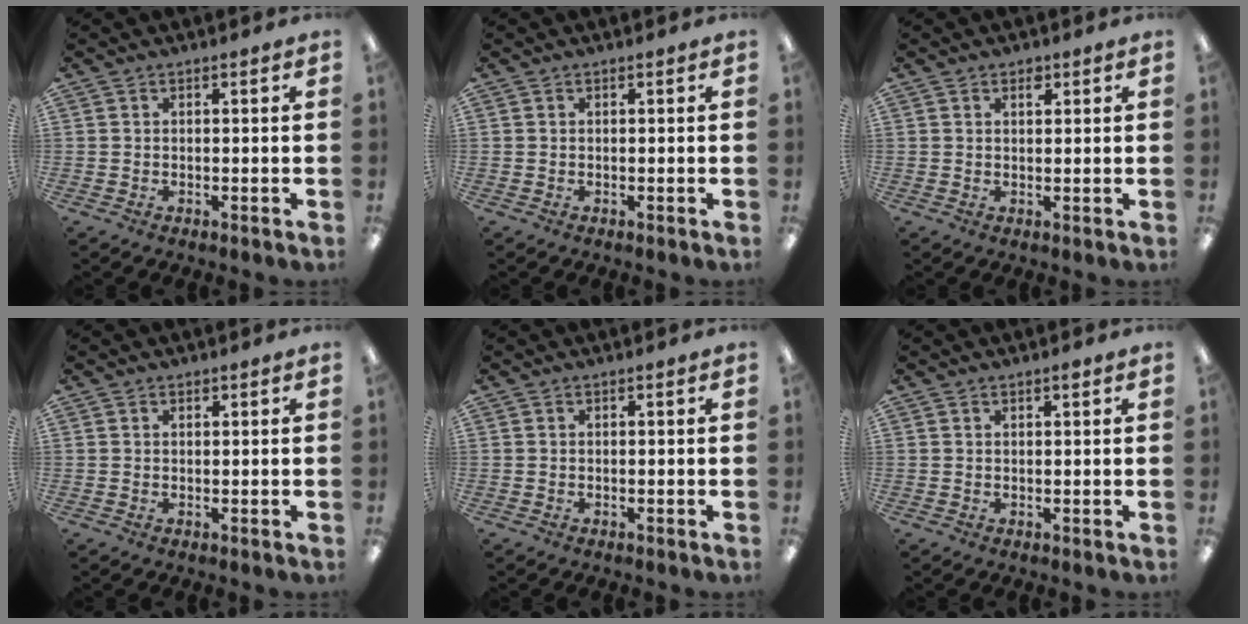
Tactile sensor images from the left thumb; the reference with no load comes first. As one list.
[{"total": 0.0}, {"total": 2.0, "force": [1.3, 1.1, 1.1], "torque": [-0.009, -0.005, 0.020]}, {"total": 0.8, "force": [0.6, 0.4, 0.4], "torque": [-0.009, 0.001, 0.011]}, {"total": 0.0}, {"total": 1.3, "force": [0.9, 0.4, 0.9], "torque": [-0.011, -0.002, 0.013]}]